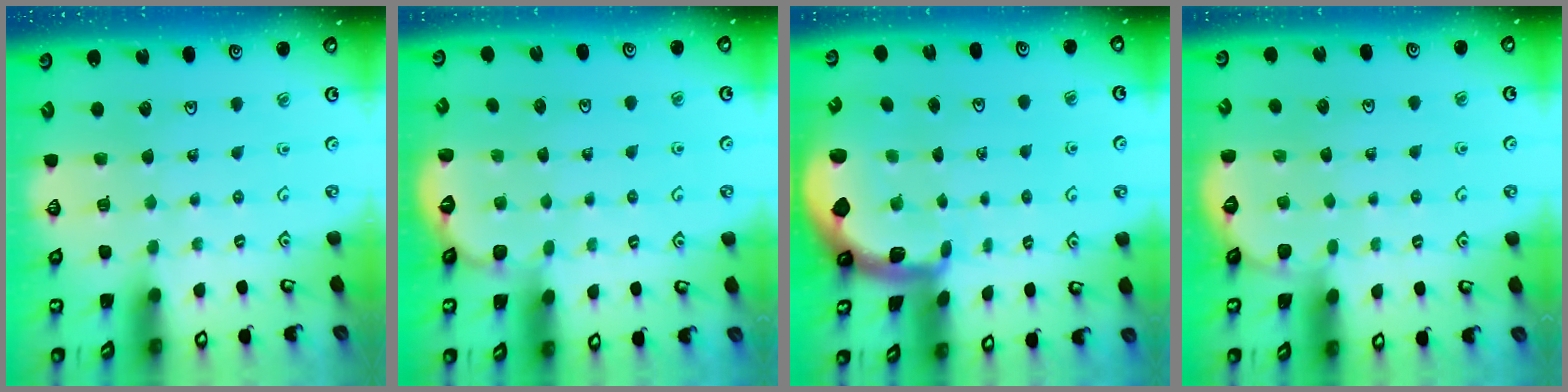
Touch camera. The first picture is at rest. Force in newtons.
{"total": 2.0, "press": 0.6, "slide": 1.9}
{"total": 1.7, "press": 1.7, "slide": 0.4}
{"total": 0.0}